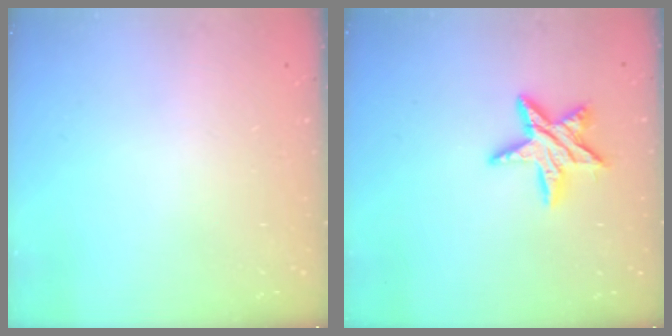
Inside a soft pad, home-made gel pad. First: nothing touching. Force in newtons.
{"total": 11.0, "press": 10.9, "slide": 0.9}